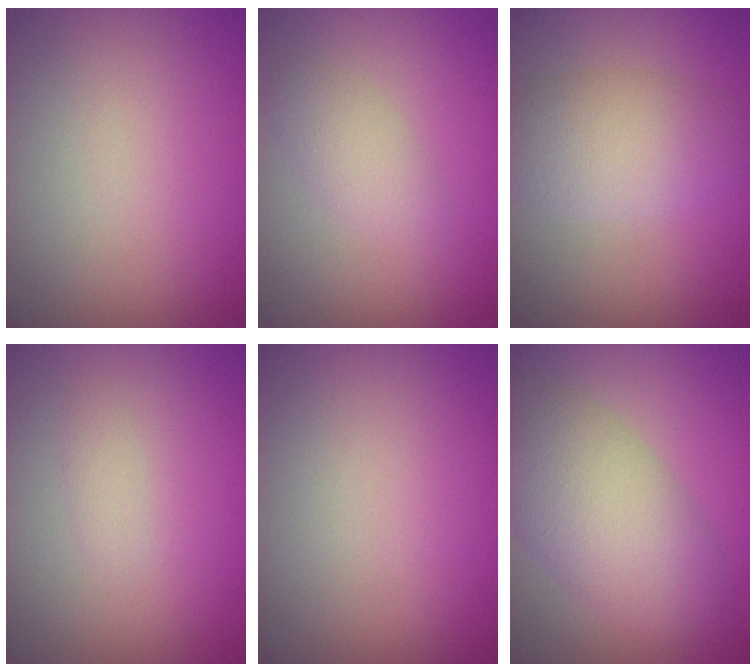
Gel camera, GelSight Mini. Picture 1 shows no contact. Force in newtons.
{"total": 2.1, "press": 2.1, "slide": 0.1}
{"total": 4.7, "press": 4.7, "slide": 0.1}
{"total": 0.9, "press": 0.9, "slide": 0.0}
{"total": 0.0}
{"total": 7.1, "press": 7.1, "slide": 0.3}